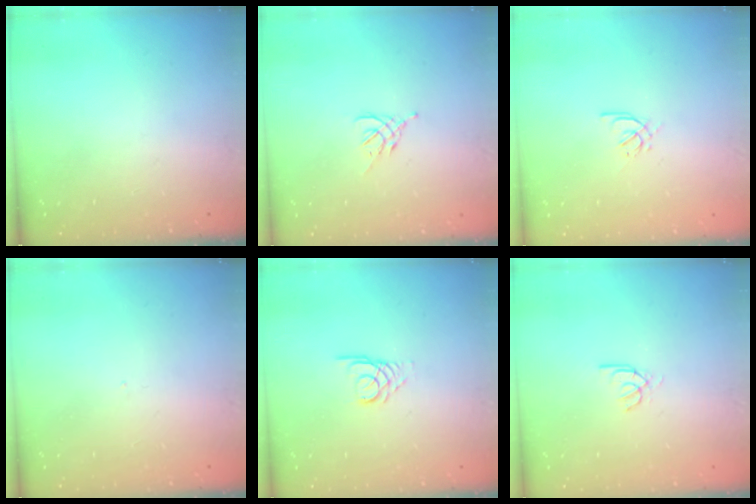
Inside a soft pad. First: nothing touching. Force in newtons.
{"total": 2.6, "press": 2.5, "slide": 0.7}
{"total": 2.4, "press": 2.4, "slide": 0.6}
{"total": 0.0}
{"total": 4.8, "press": 4.8, "slide": 0.3}
{"total": 2.9, "press": 2.9, "slide": 0.3}